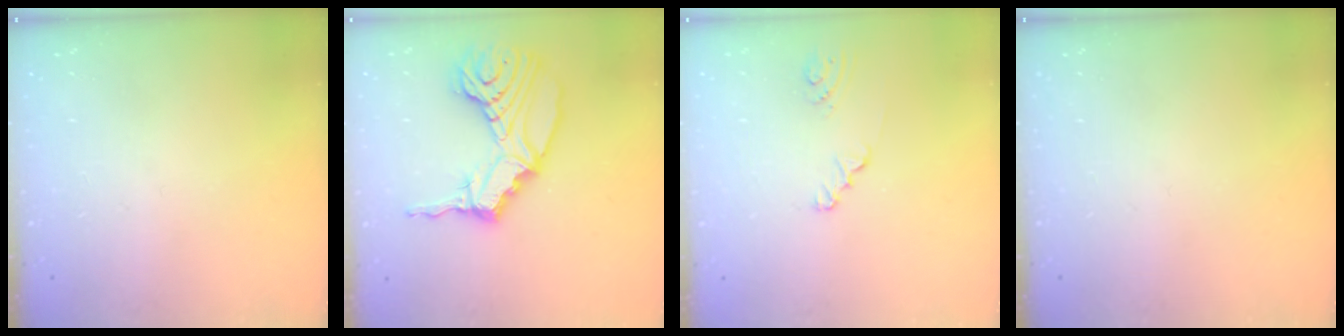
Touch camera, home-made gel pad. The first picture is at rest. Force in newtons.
{"total": 18.2, "press": 18.0, "slide": 3.1}
{"total": 2.1, "press": 2.1, "slide": 0.2}
{"total": 0.0}